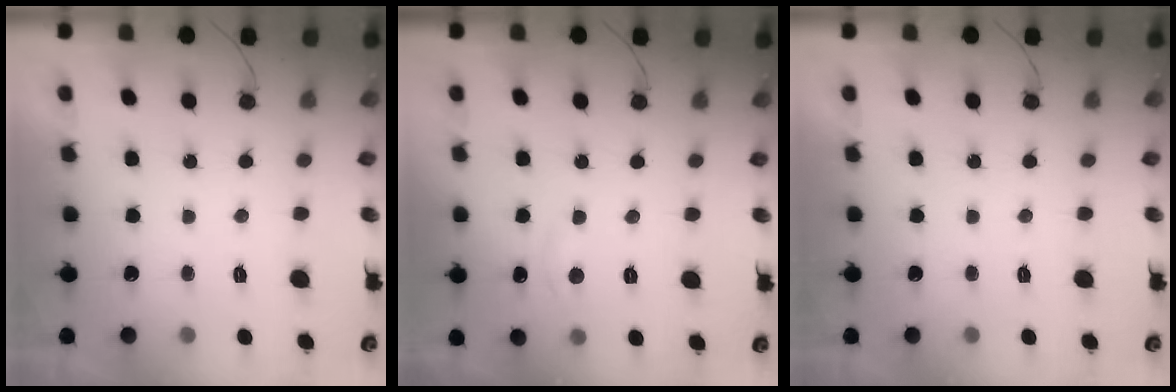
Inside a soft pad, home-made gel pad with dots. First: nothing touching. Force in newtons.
{"total": 3.5, "press": 3.5, "slide": 0.5}
{"total": 0.0}